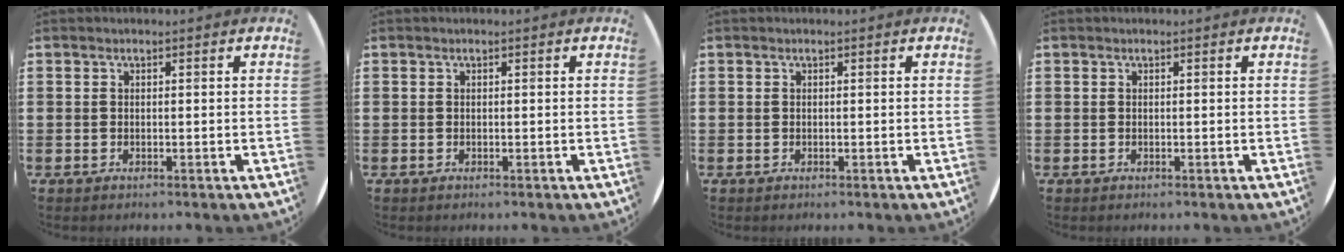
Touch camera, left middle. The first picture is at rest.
{"total": 0.0}
{"total": 0.0}
{"total": 0.0}